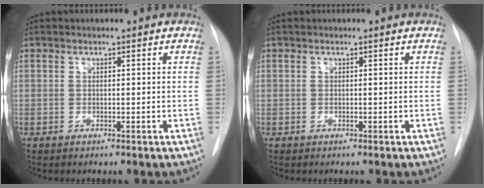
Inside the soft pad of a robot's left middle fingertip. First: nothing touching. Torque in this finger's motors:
{"motor_torque": [-0.06, 0.06, -0.04, 0.00]}